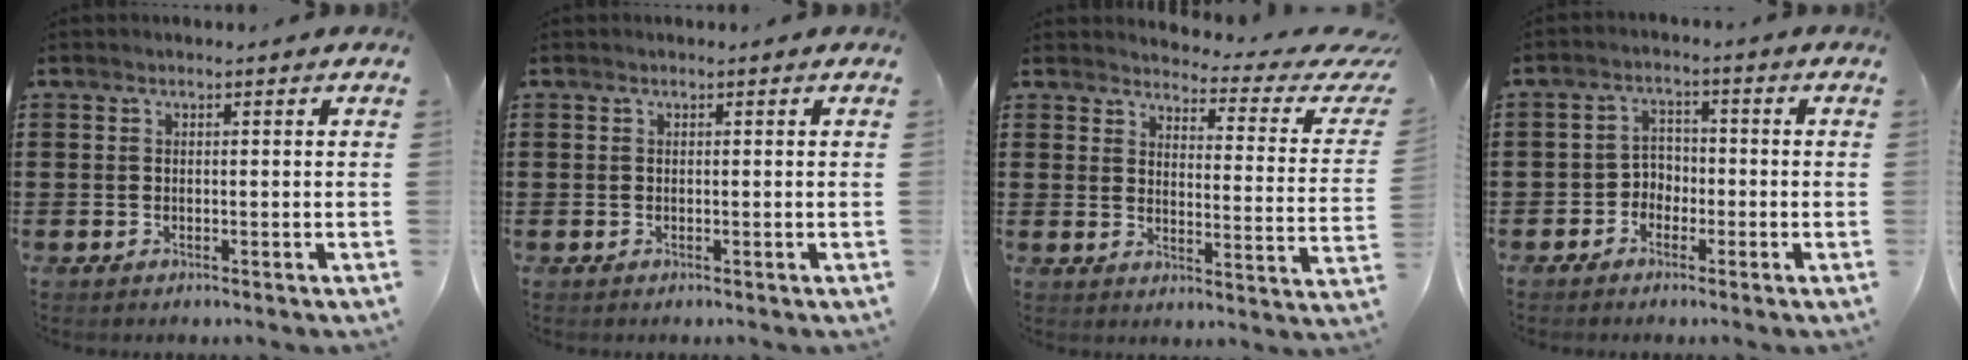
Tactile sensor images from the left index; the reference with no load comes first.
{"total": 0.0}
{"total": 3.3, "force": [2.9, 0.5, 1.6], "torque": [-0.035, -0.032, 0.039]}
{"total": 3.0, "force": [-2.1, 2.1, 0.6], "torque": [-0.021, 0.009, -0.047]}